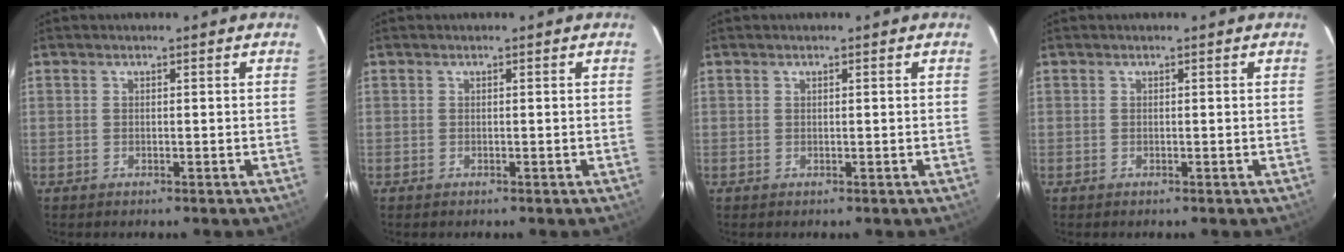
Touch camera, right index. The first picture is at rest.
{"total": 0.0}
{"total": 0.0}
{"total": 0.0}